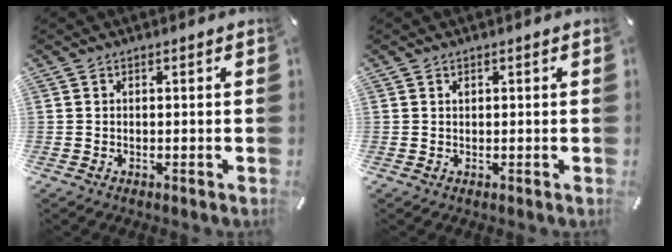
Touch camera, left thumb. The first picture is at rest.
{"total": 0.6, "force": [0.2, 0.5, 0.2], "torque": [-0.004, 0.001, 0.004]}